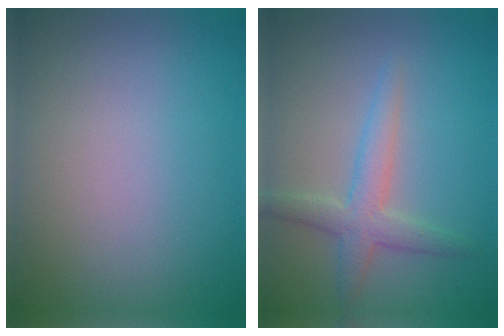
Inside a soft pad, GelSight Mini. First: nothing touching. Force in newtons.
{"total": 3.0, "press": 3.0, "slide": 0.1}